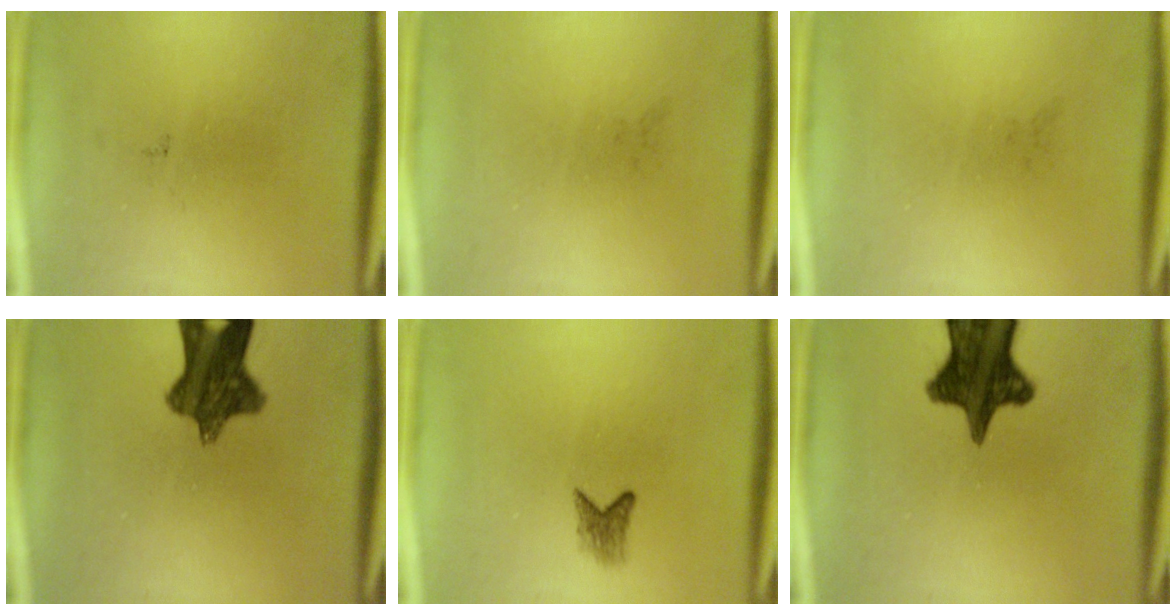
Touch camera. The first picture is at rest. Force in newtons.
{"total": 0.0}
{"total": 0.0}
{"total": 9.8}
{"total": 1.8}
{"total": 13.1}